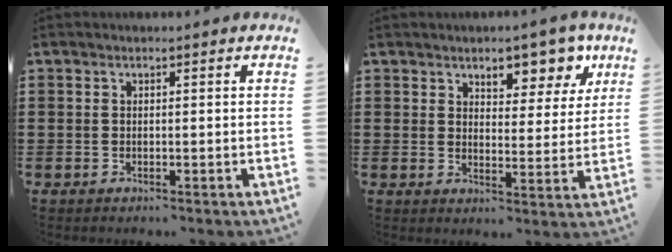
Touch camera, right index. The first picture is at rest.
{"total": 6.8, "force": [5.3, 3.1, 3.0], "torque": [-0.049, -0.024, 0.087]}